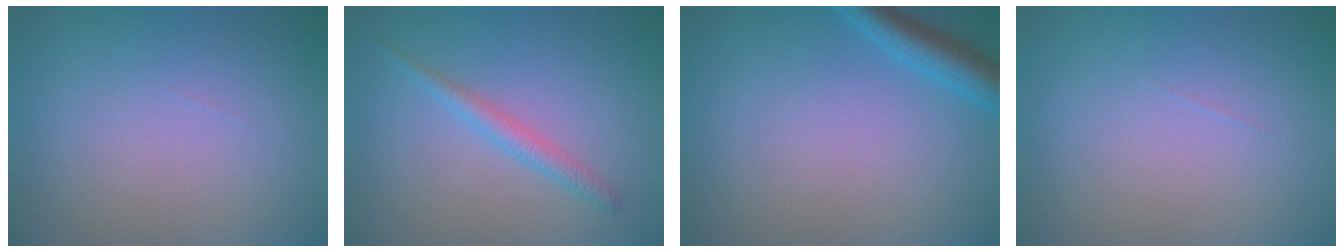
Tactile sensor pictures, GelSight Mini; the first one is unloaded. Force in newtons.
{"total": 1.7, "press": 1.7, "slide": 0.1}
{"total": 2.8, "press": 2.8, "slide": 0.2}
{"total": 0.0}